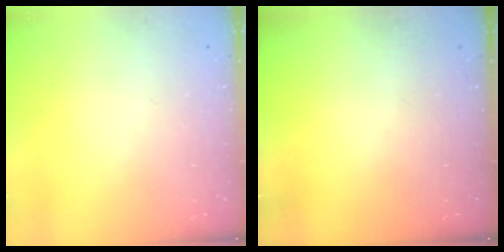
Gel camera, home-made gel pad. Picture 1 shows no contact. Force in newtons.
{"total": 0.0}